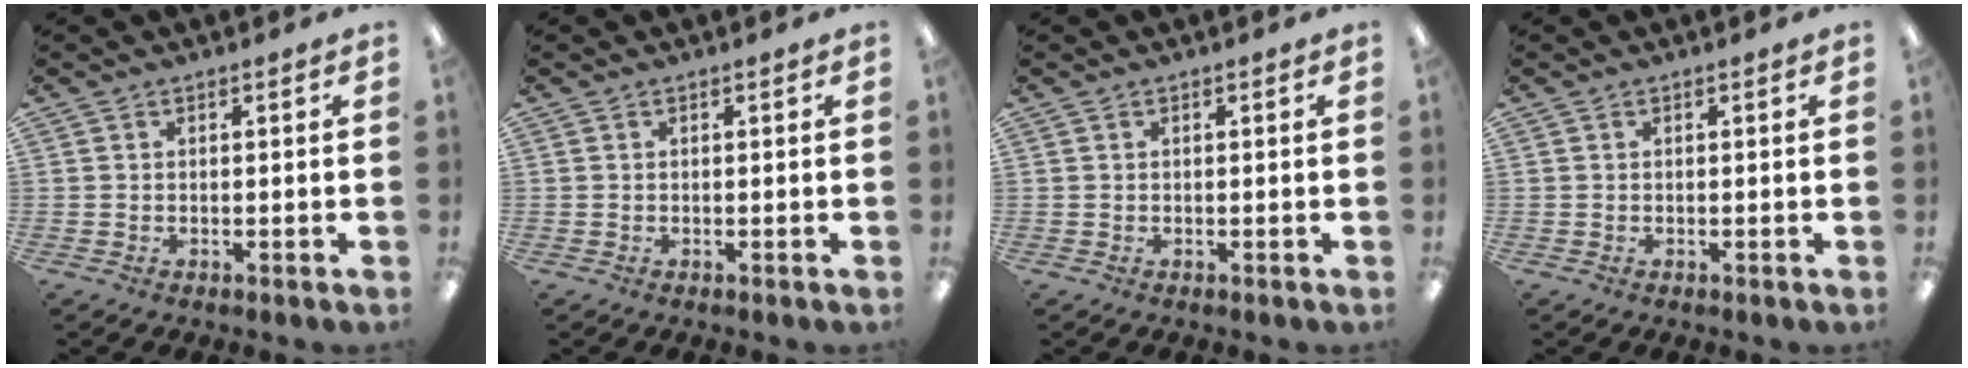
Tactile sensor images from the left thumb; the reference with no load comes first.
{"total": 0.0}
{"total": 0.0}
{"total": 0.0}